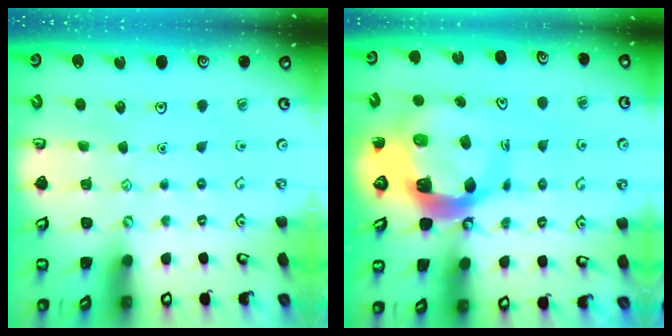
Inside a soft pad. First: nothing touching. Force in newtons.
{"total": 9.5, "press": 9.4, "slide": 1.4}